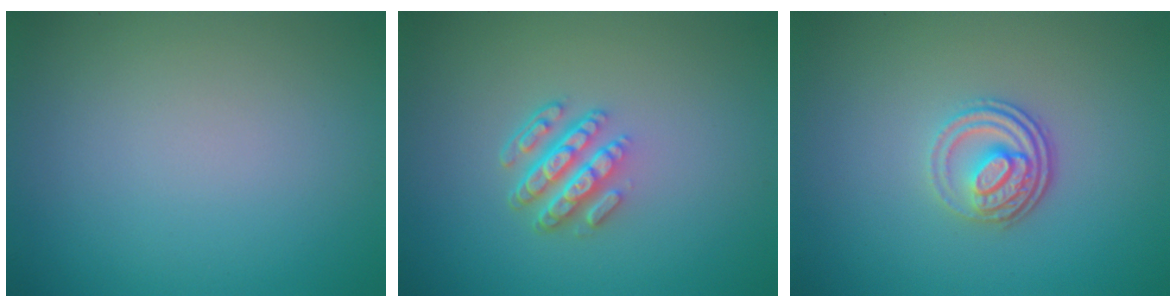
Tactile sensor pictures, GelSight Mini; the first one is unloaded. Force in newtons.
{"total": 4.4, "press": 3.1, "slide": 3.1}
{"total": 3.6, "press": 2.7, "slide": 2.3}